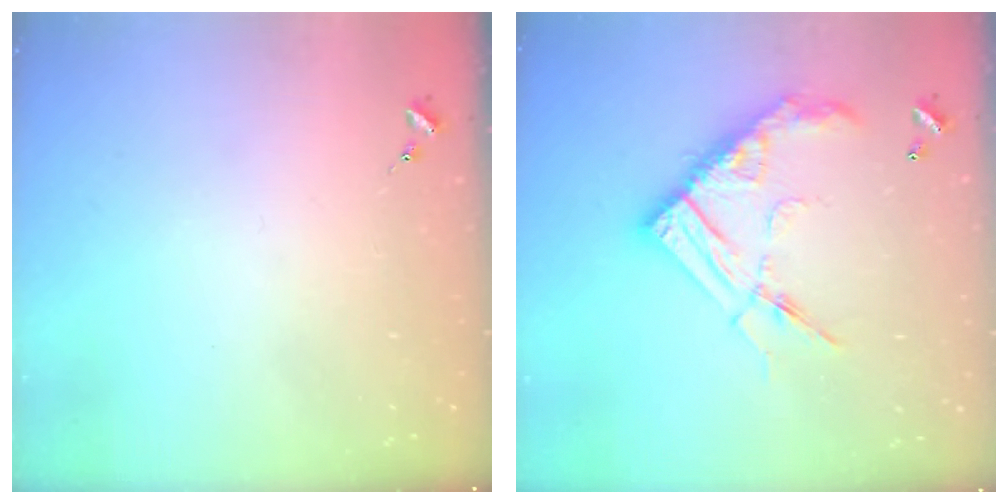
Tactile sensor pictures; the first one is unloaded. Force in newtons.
{"total": 19.2, "press": 19.1, "slide": 1.9}